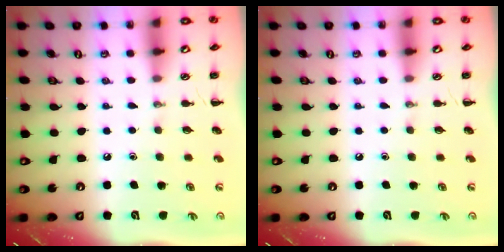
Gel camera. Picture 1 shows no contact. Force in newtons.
{"total": 0.0}